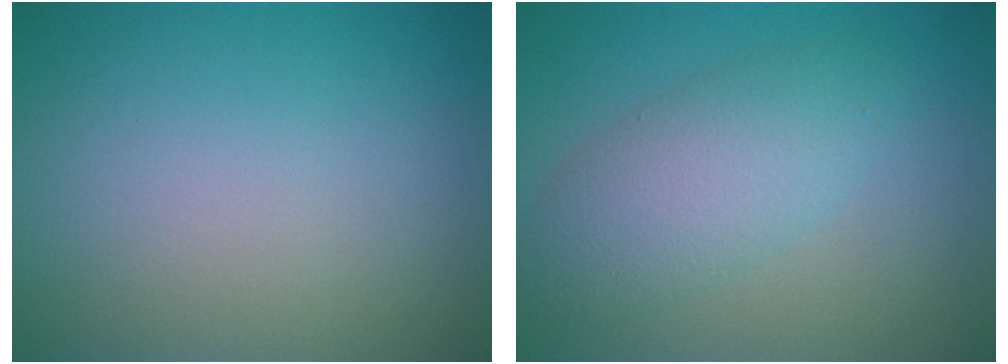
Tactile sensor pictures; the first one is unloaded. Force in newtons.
{"total": 4.4, "press": 4.4, "slide": 0.2}